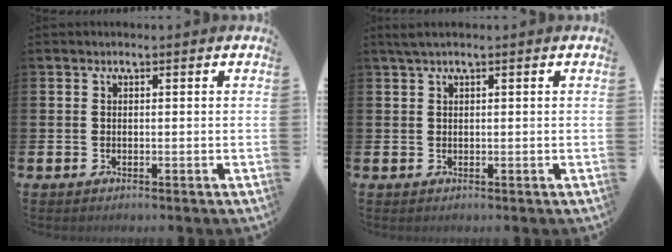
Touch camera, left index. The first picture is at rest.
{"total": 1.3, "force": [0.9, 0.0, 1.0], "torque": [-0.024, 0.006, 0.016]}